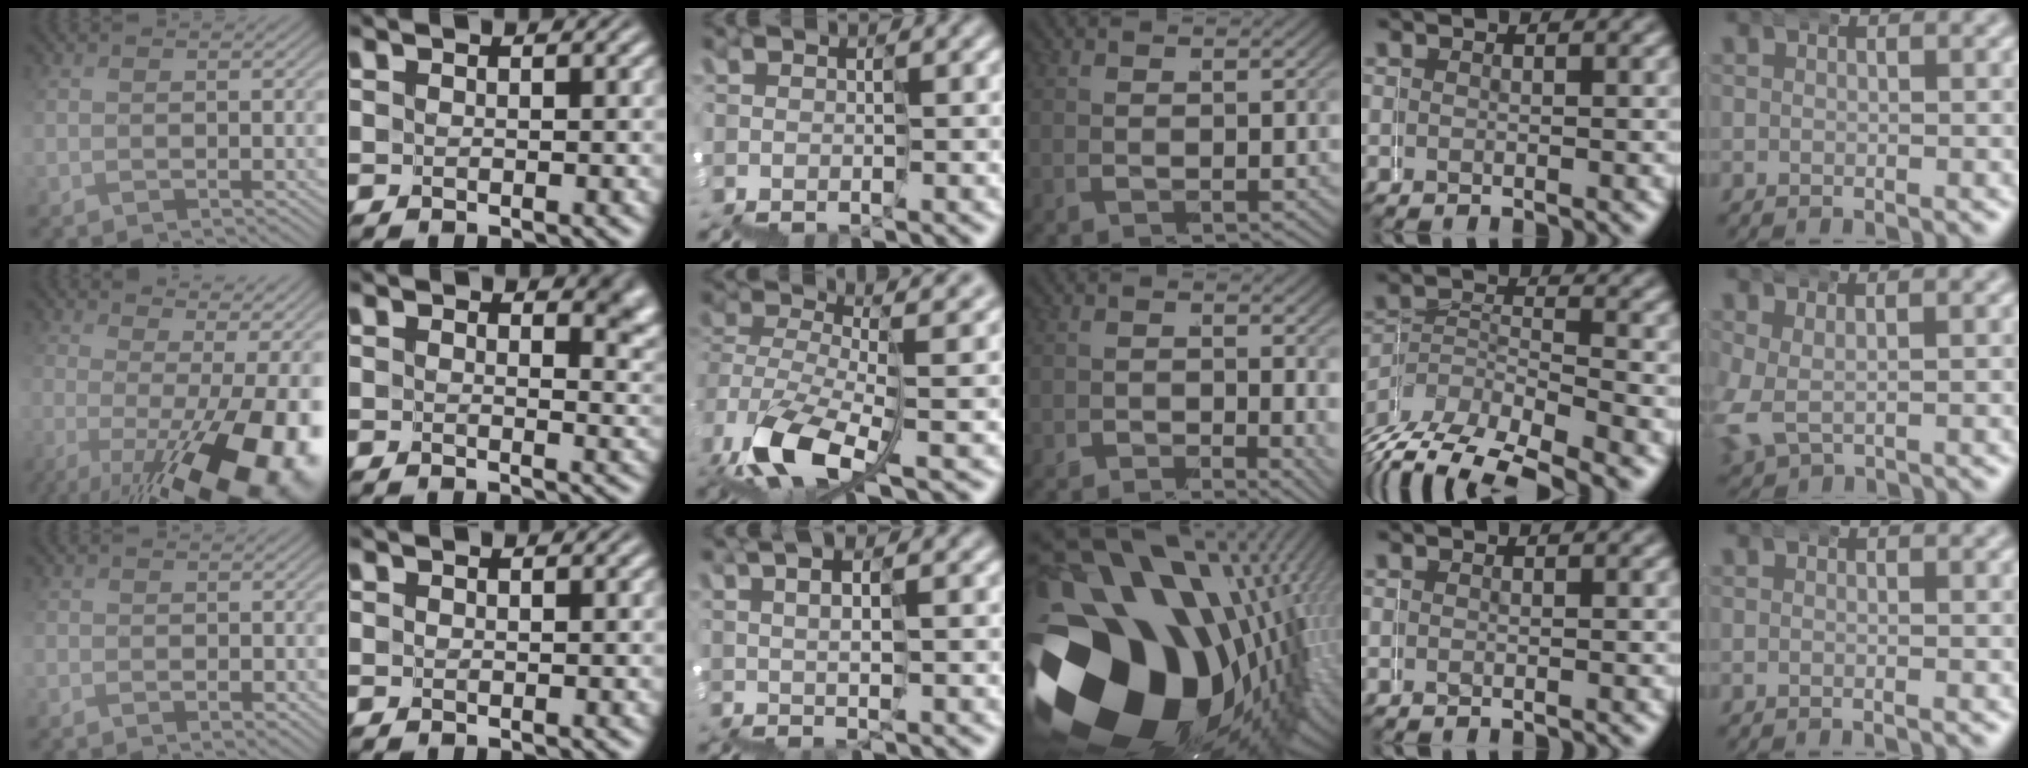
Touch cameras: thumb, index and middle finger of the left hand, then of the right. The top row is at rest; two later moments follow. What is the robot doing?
{"motion": "wrap", "object": "duck tape"}